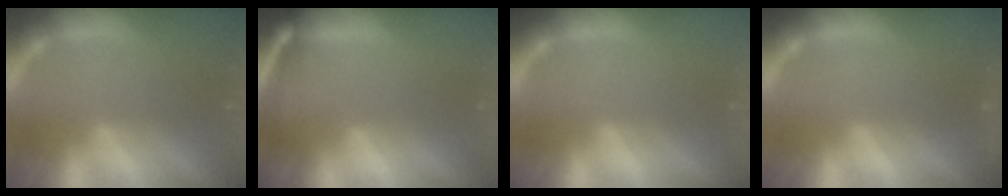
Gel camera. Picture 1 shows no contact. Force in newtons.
{"total": 6.5}
{"total": 0.0}
{"total": 1.4}